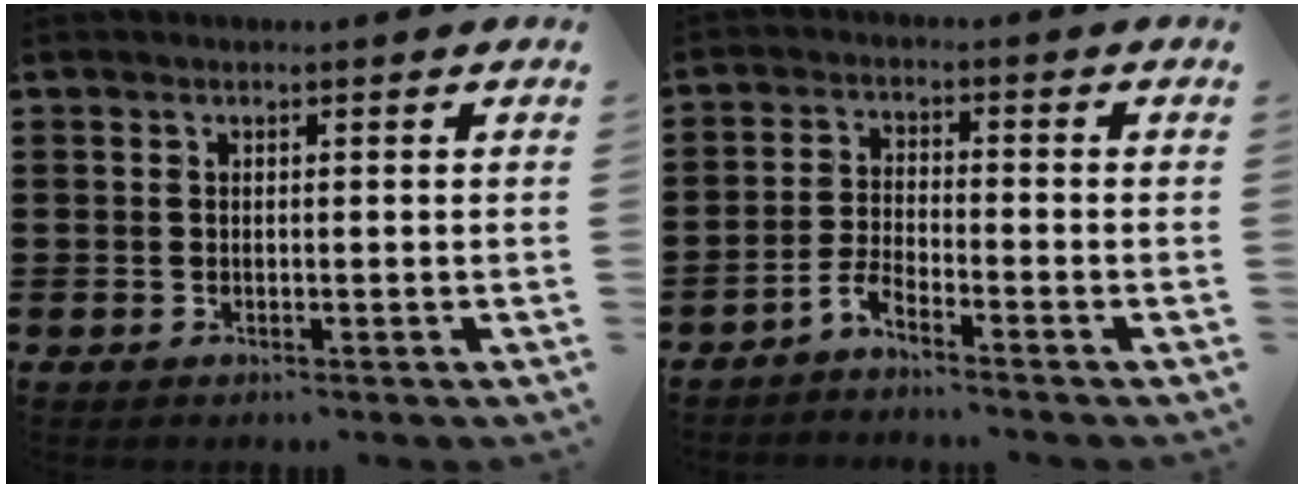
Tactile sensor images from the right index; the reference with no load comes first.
{"total": 3.2, "force": [-3.1, 0.0, 1.1], "torque": [-0.038, -0.001, -0.066]}